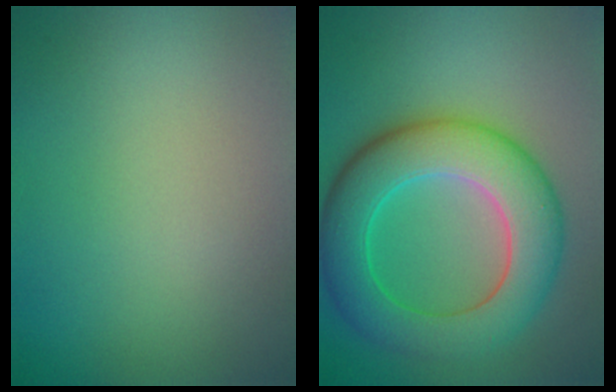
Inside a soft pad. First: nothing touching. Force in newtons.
{"total": 9.1, "press": 9.1, "slide": 0.3}